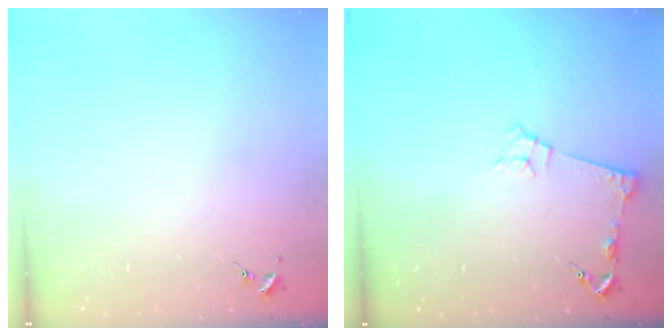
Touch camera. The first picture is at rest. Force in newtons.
{"total": 8.3, "press": 8.3, "slide": 0.8}